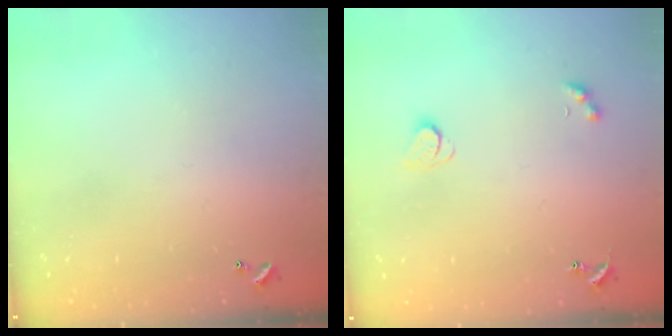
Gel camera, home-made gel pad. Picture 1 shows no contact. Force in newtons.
{"total": 1.8, "press": 1.7, "slide": 0.4}